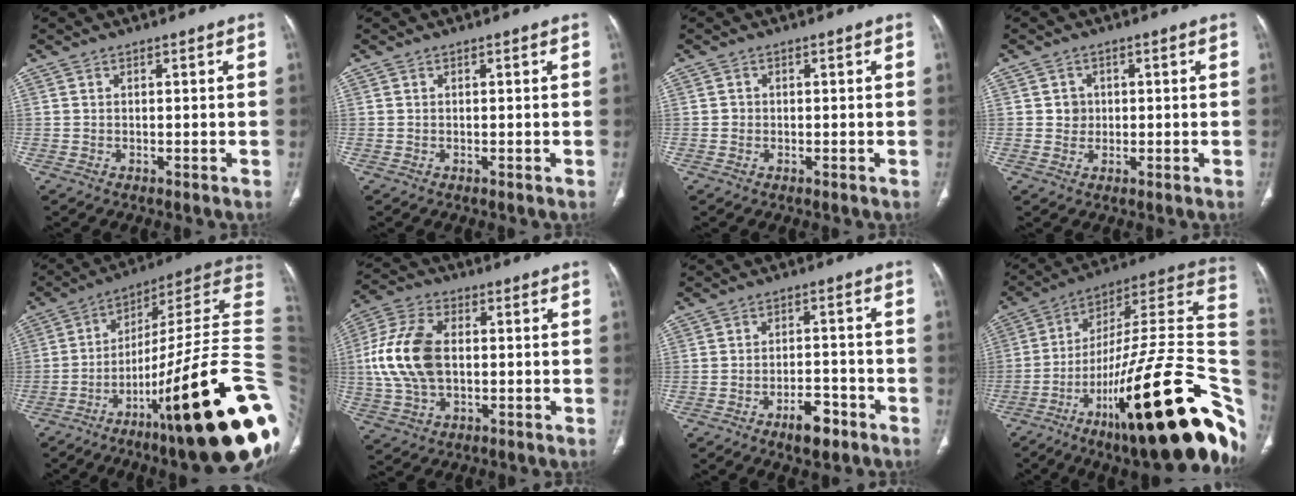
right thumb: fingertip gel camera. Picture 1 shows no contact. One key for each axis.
{"total": 0.0}
{"total": 0.8, "fx": -0.1, "fy": 0.8, "fz": 0.1, "tx": 0.002, "ty": 0.003, "tz": -0.002}
{"total": 2.3, "fx": 0.2, "fy": 2.3, "fz": 0.5, "tx": 0.006, "ty": 0.005, "tz": 0.004}
{"total": 32.9, "fx": -9.4, "fy": 5.6, "fz": 31.0, "tx": -0.347, "ty": 0.063, "tz": -0.148}
{"total": 13.7, "fx": 0.3, "fy": 8.5, "fz": 10.7, "tx": -0.227, "ty": 0.016, "tz": 0.004}
{"total": 6.0, "fx": -3.8, "fy": 2.5, "fz": 3.8, "tx": -0.052, "ty": 0.023, "tz": -0.055}
{"total": 37.6, "fx": -14.2, "fy": 10.3, "fz": 33.2, "tx": -0.377, "ty": 0.082, "tz": -0.219}